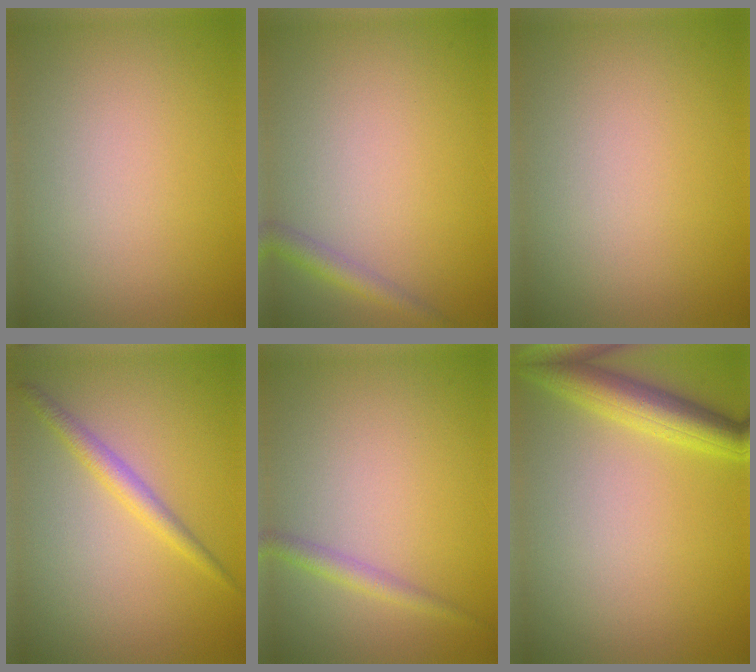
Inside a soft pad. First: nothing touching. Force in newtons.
{"total": 1.8, "press": 1.8, "slide": 0.0}
{"total": 0.0}
{"total": 2.0, "press": 2.0, "slide": 0.0}
{"total": 1.6, "press": 1.6, "slide": 0.1}
{"total": 4.5, "press": 4.4, "slide": 0.2}